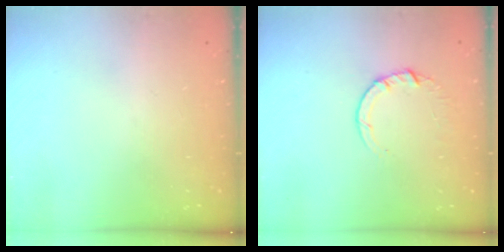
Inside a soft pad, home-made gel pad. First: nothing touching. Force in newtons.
{"total": 3.7, "press": 3.7, "slide": 0.5}